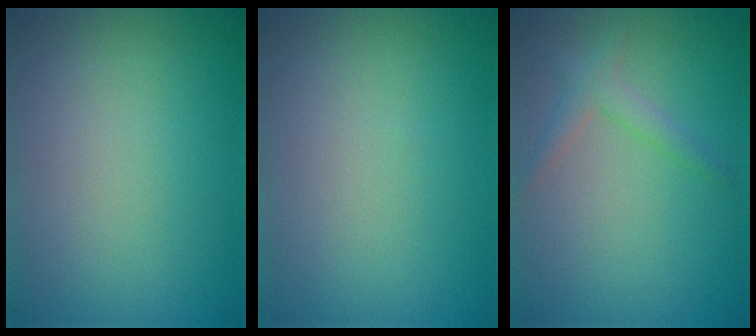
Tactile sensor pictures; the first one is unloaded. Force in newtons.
{"total": 0.0}
{"total": 2.0, "press": 2.0, "slide": 0.1}